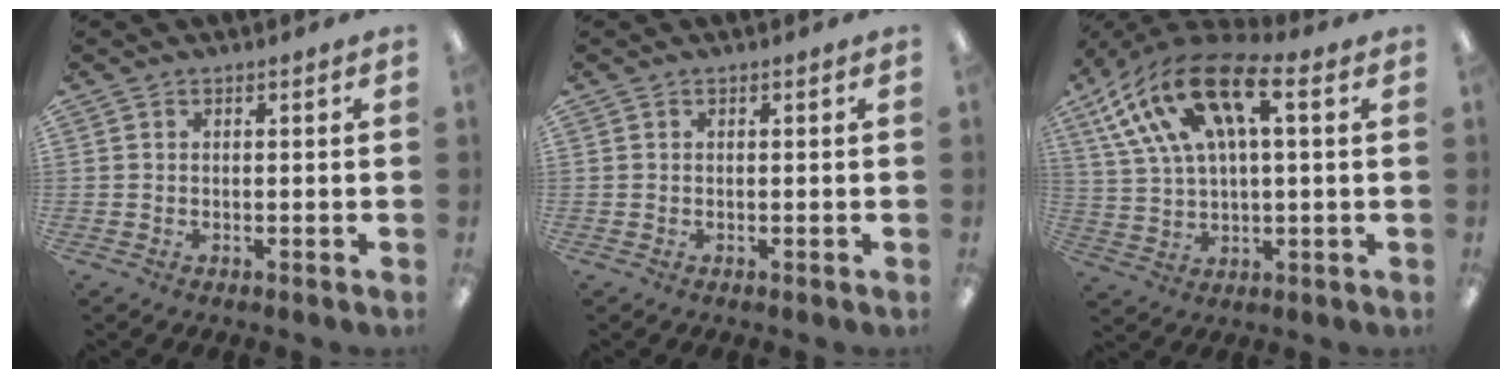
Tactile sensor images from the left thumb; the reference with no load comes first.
{"total": 0.0}
{"total": 19.7, "force": [9.2, 8.6, 15.1], "torque": [-0.309, -0.024, 0.161]}